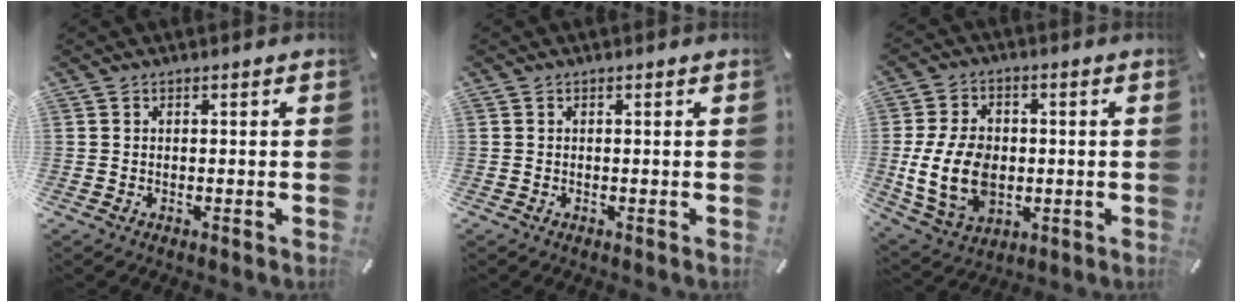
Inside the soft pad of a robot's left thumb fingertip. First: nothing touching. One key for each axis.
{"total": 0.0}
{"total": 14.8, "fx": -1.2, "fy": 10.9, "fz": 10.0, "tx": -0.222, "ty": -0.001, "tz": -0.021}